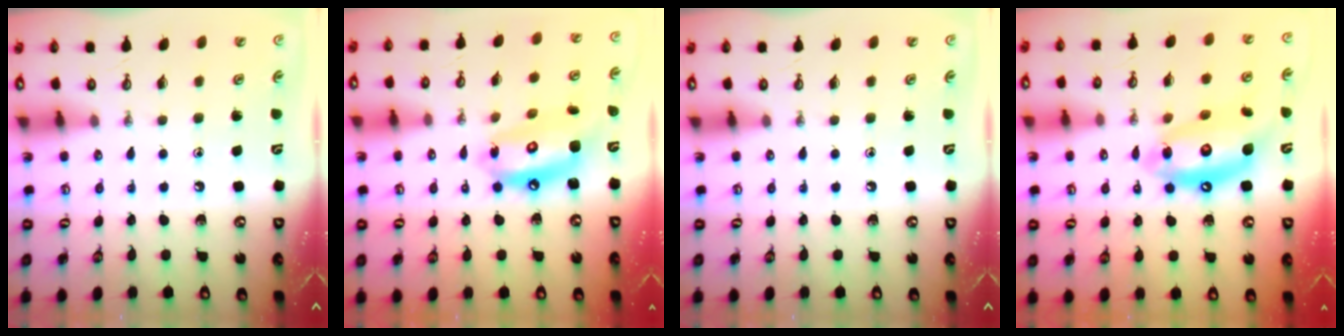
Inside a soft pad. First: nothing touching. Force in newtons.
{"total": 13.0, "press": 12.9, "slide": 1.8}
{"total": 0.0}
{"total": 14.4, "press": 14.3, "slide": 1.5}